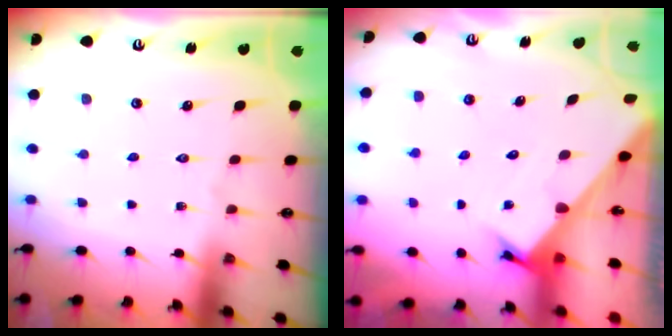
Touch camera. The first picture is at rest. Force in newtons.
{"total": 2.5, "press": 2.5, "slide": 0.3}